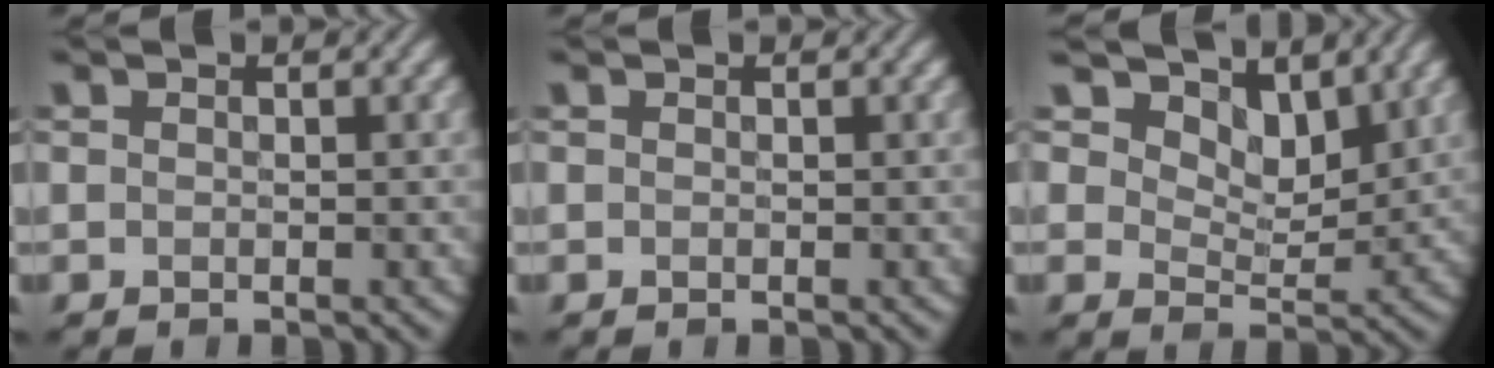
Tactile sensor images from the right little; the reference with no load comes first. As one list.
[{"total": 0.0}, {"total": 5.6, "force": [4.1, 2.9, 2.5], "torque": [-0.050, -0.021, 0.073]}]